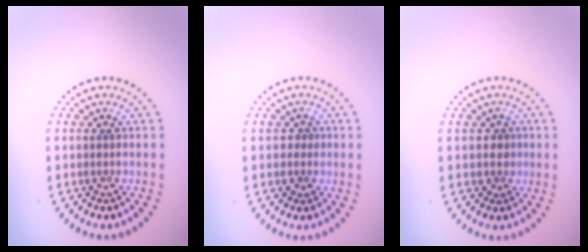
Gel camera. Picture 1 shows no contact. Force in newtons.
{"total": 1.1, "press": 1.0, "slide": 0.4}
{"total": 1.1, "press": 0.8, "slide": 0.8}